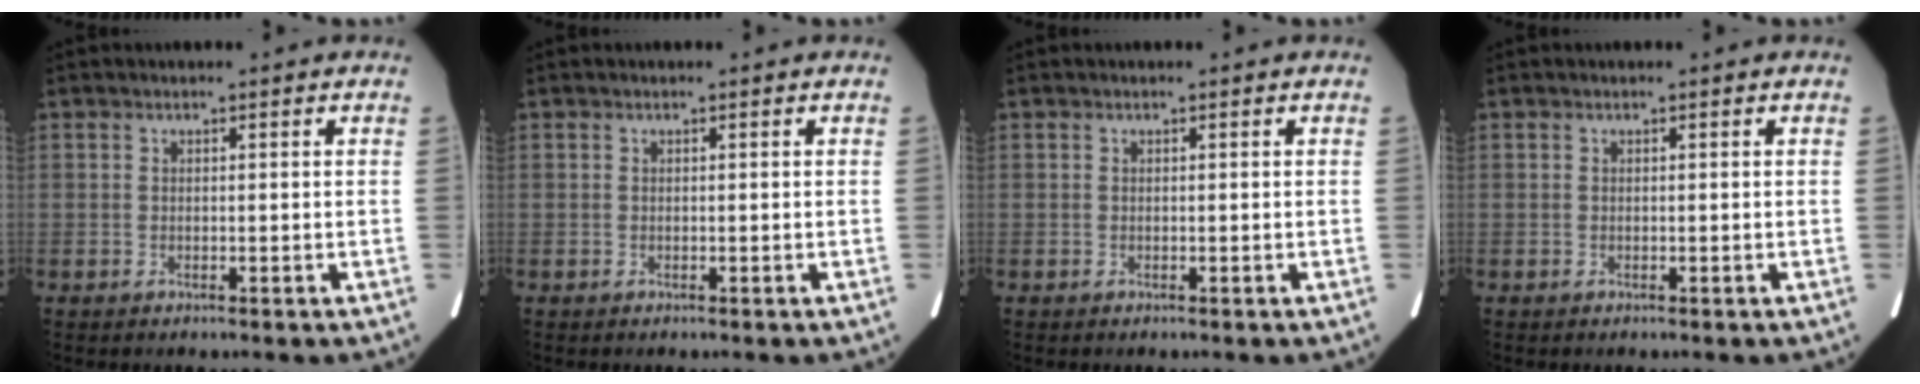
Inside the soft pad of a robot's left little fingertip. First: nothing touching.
{"total": 0.0}
{"total": 0.0}
{"total": 0.0}